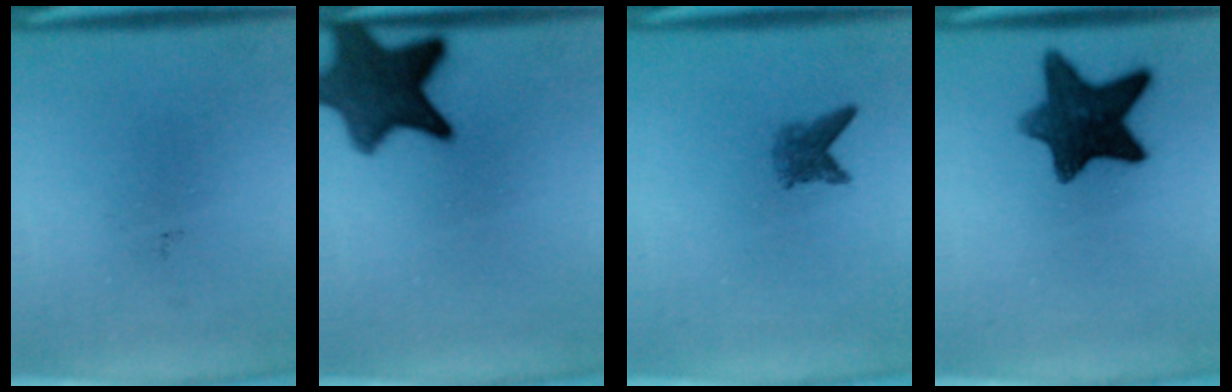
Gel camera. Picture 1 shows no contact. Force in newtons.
{"total": 11.1}
{"total": 2.3}
{"total": 11.1}